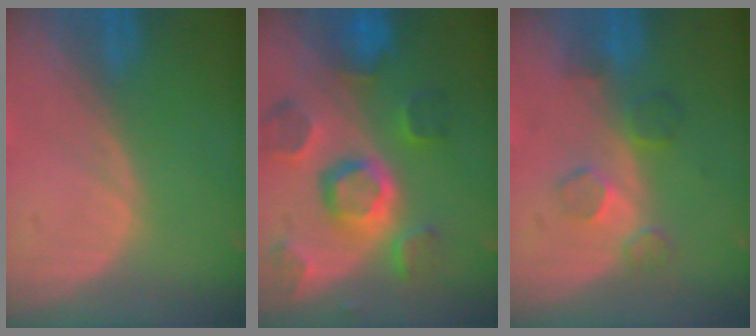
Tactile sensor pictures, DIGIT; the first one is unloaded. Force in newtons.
{"total": 11.1, "press": 9.9, "slide": 5.0}
{"total": 4.5, "press": 4.2, "slide": 1.6}